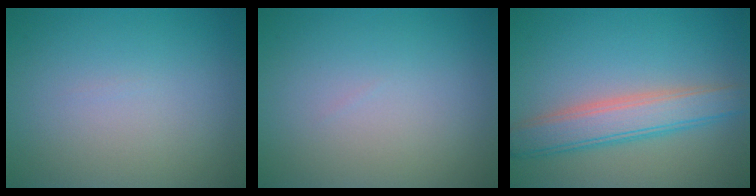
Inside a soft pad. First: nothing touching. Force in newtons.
{"total": 0.0}
{"total": 4.8, "press": 4.8, "slide": 0.0}